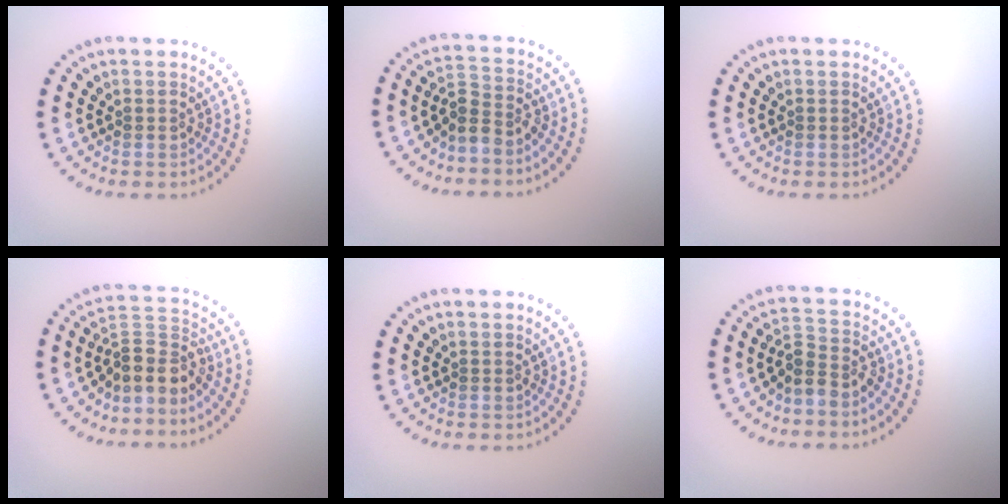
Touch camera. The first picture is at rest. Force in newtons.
{"total": 2.5, "press": 1.9, "slide": 1.6}
{"total": 0.0}
{"total": 3.9, "press": 3.0, "slide": 2.5}
{"total": 0.0}
{"total": 2.5, "press": 1.8, "slide": 1.7}